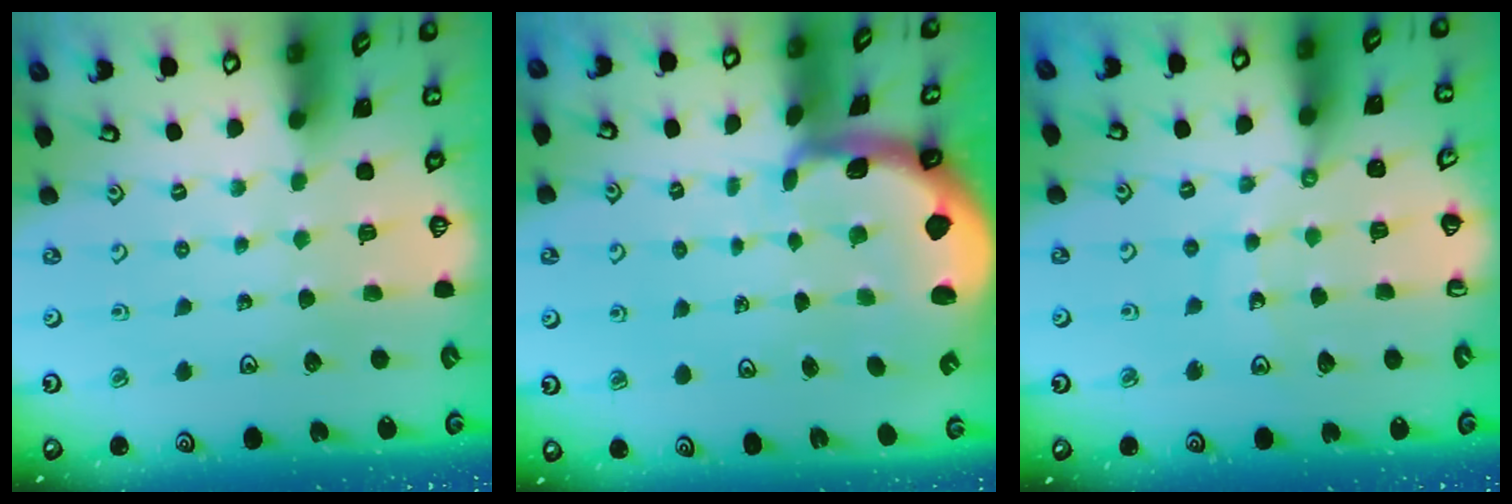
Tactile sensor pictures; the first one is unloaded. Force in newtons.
{"total": 1.7, "press": 1.7, "slide": 0.4}
{"total": 10.2, "press": 10.1, "slide": 1.3}